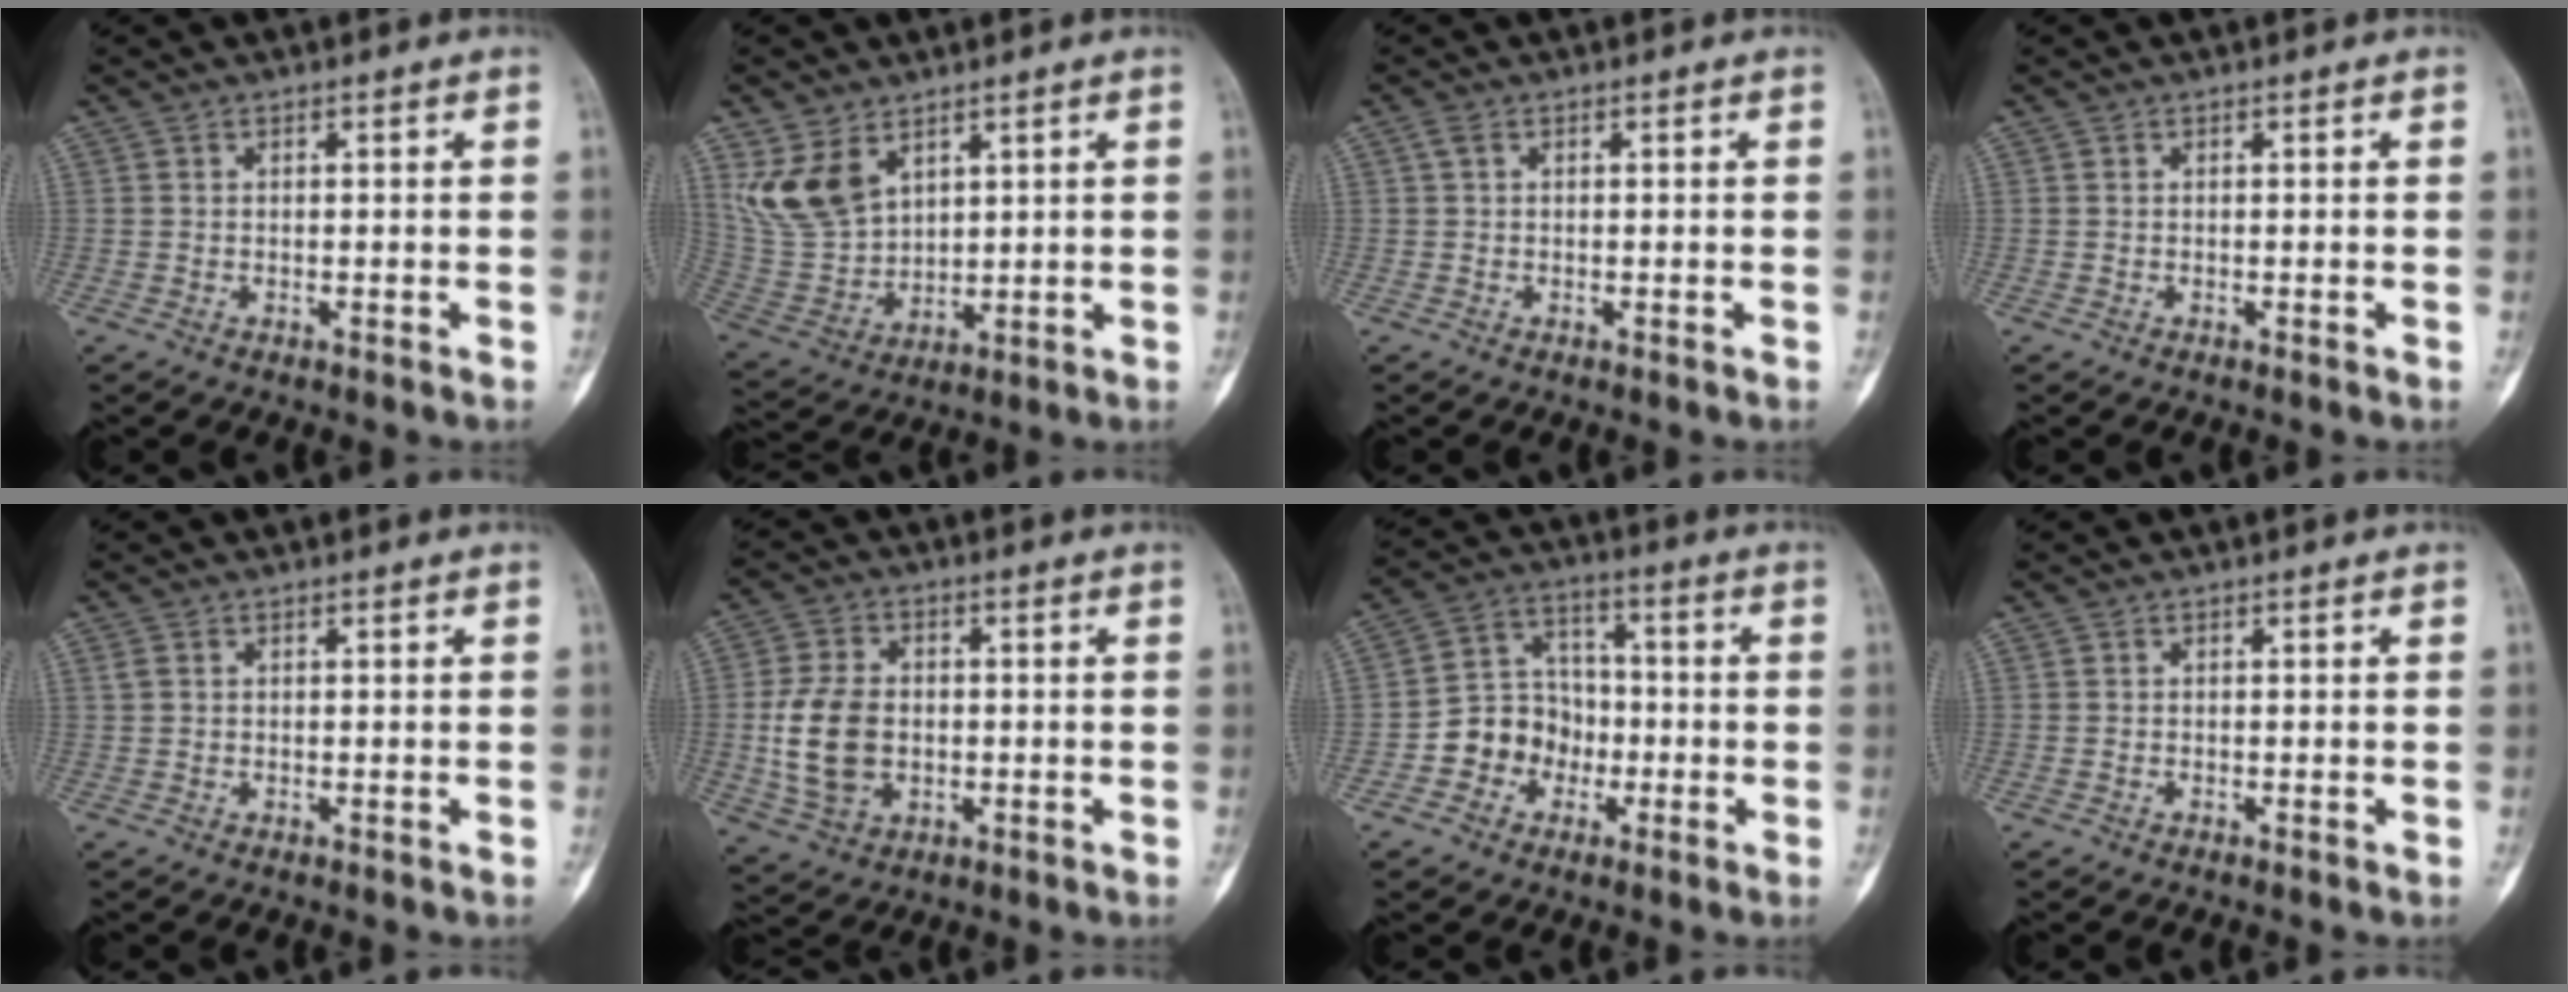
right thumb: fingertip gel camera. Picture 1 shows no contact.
{"total": 11.0, "force": [5.6, 7.2, 6.2], "torque": [-0.110, -0.020, 0.134]}
{"total": 1.1, "force": [0.3, 0.7, 0.7], "torque": [-0.018, 0.008, 0.007]}
{"total": 0.0}
{"total": 0.9, "force": [0.2, 0.7, 0.5], "torque": [-0.012, 0.005, 0.006]}
{"total": 11.2, "force": [-1.1, 7.9, 7.8], "torque": [-0.142, 0.007, -0.016]}
{"total": 9.7, "force": [-3.1, 8.5, 3.5], "torque": [-0.018, 0.041, -0.060]}
{"total": 0.0}